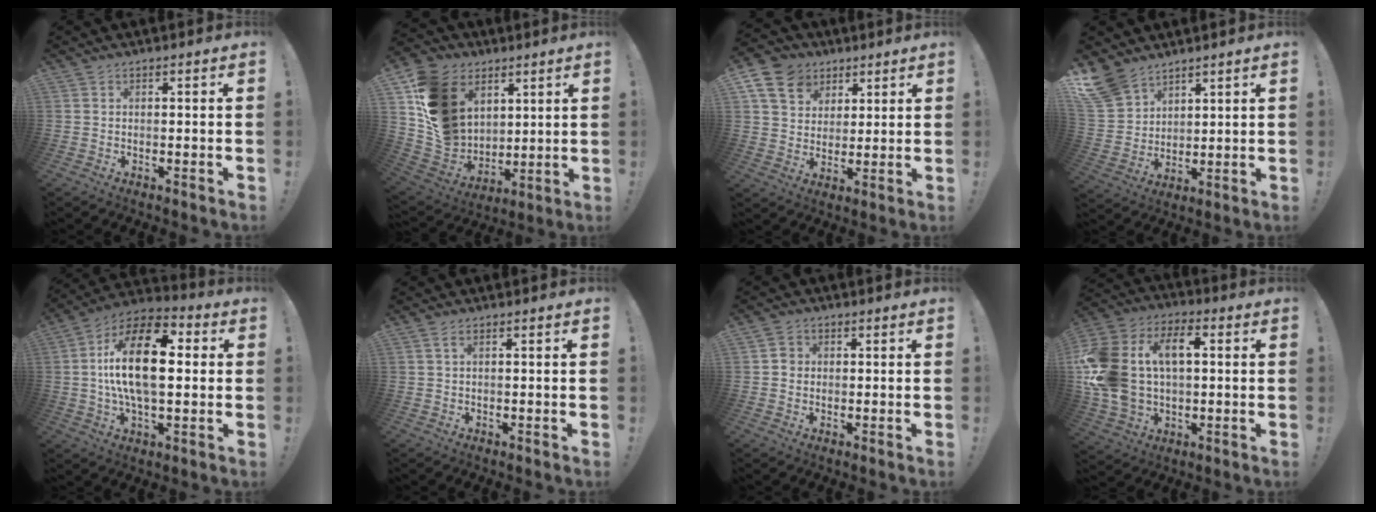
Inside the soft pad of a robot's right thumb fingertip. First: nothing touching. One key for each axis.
{"total": 18.5, "fx": 7.0, "fy": 14.5, "fz": 9.1, "tx": -0.168, "ty": -0.033, "tz": 0.149}
{"total": 12.3, "fx": 6.2, "fy": 9.6, "fz": 4.7, "tx": -0.071, "ty": -0.032, "tz": 0.124}
{"total": 10.7, "fx": 8.3, "fy": 6.0, "fz": 3.0, "tx": -0.070, "ty": -0.057, "tz": 0.167}
{"total": 20.7, "fx": 2.3, "fy": 9.9, "fz": 18.0, "tx": -0.317, "ty": 0.002, "tz": 0.025}
{"total": 1.4, "fx": 0.6, "fy": 0.2, "fz": 1.3, "tx": -0.027, "ty": 0.001, "tz": 0.010}
{"total": 2.9, "fx": 0.0, "fy": 2.8, "fz": 0.9, "tx": -0.004, "ty": 0.004, "tz": -0.002}
{"total": 21.9, "fx": 3.8, "fy": 14.9, "fz": 15.7, "tx": -0.317, "ty": -0.001, "tz": 0.071}